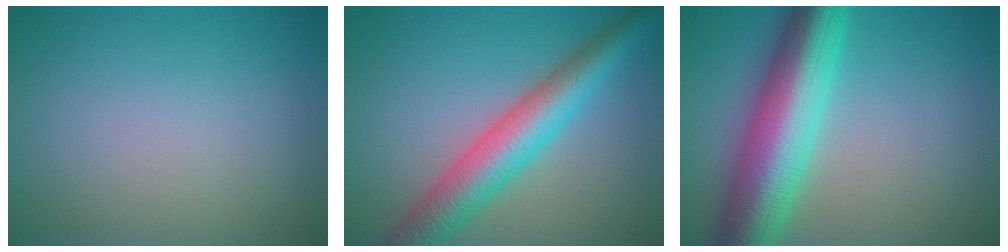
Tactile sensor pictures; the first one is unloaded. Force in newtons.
{"total": 6.9, "press": 6.9, "slide": 0.1}
{"total": 10.6, "press": 10.6, "slide": 0.1}